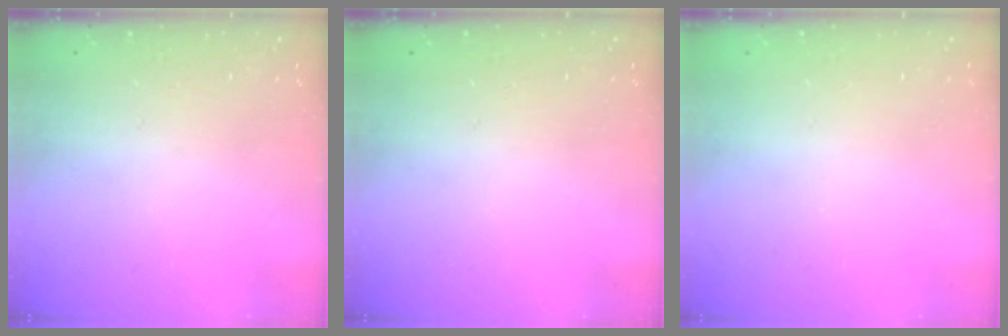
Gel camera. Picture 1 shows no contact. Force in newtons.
{"total": 0.0}
{"total": 0.0}